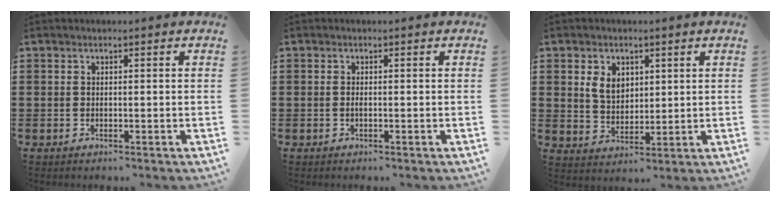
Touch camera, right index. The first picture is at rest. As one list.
[{"total": 0.5, "force": [-0.2, 0.1, 0.5], "torque": [-0.009, -0.003, -0.002]}, {"total": 4.7, "force": [1.6, 3.5, 2.7], "torque": [-0.058, 0.009, 0.027]}]